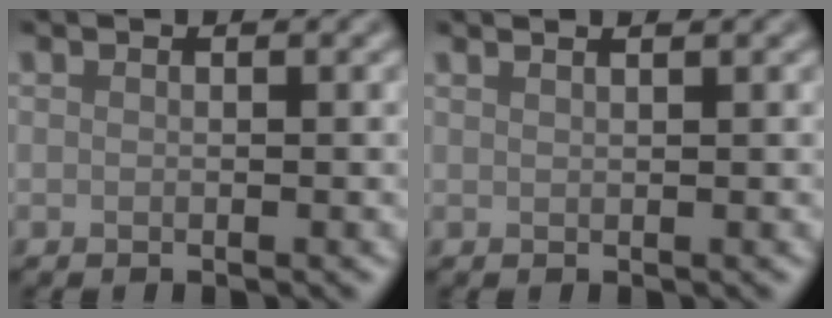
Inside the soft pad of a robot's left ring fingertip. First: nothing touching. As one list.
[{"total": 2.1, "force": [1.5, 0.8, 1.2], "torque": [0.001, 0.002, -0.002]}]